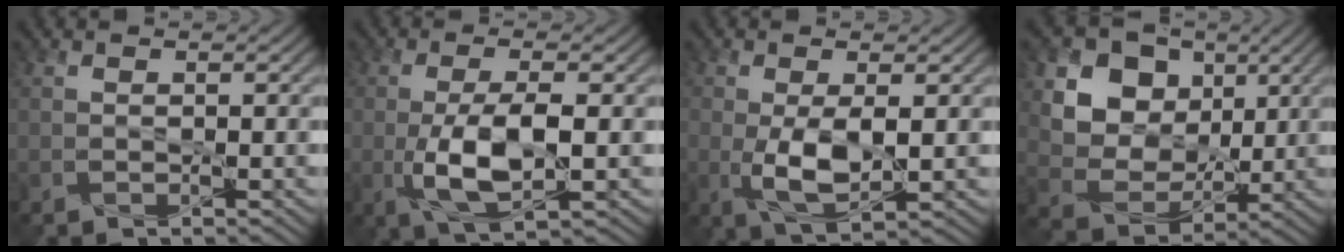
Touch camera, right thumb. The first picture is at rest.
{"total": 7.4, "force": [-1.4, 2.7, 6.8], "torque": [-0.140, -0.004, -0.025]}
{"total": 5.7, "force": [-0.4, 2.6, 5.1], "torque": [-0.114, -0.013, -0.002]}
{"total": 11.3, "force": [4.0, 9.0, 5.4], "torque": [-0.138, 0.001, 0.094]}